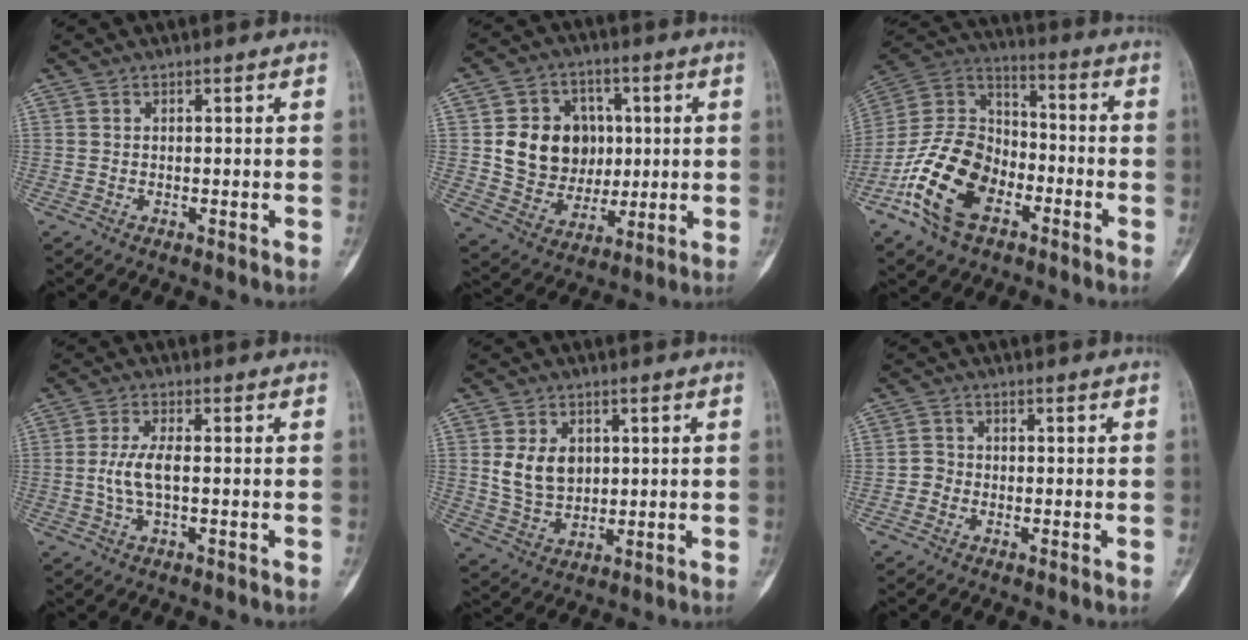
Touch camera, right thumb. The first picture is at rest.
{"total": 14.1, "force": [1.7, 12.1, 7.1], "torque": [-0.067, 0.001, 0.043]}
{"total": 18.3, "force": [-8.4, 11.5, 11.5], "torque": [-0.206, 0.065, -0.162]}
{"total": 5.2, "force": [-0.3, 1.9, 4.9], "torque": [-0.112, 0.006, -0.007]}
{"total": 7.9, "force": [1.6, 6.0, 4.9], "torque": [-0.063, -0.012, 0.041]}
{"total": 2.0, "force": [-0.8, 1.8, 0.4], "torque": [0.007, 0.009, -0.023]}